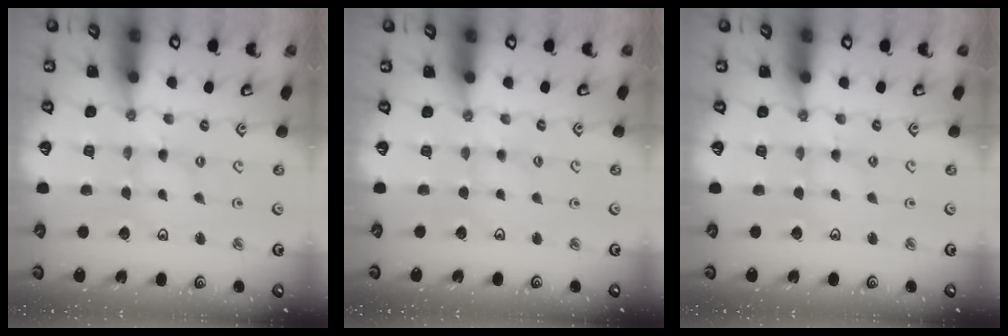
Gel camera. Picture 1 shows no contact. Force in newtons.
{"total": 1.4, "press": 1.3, "slide": 0.3}
{"total": 1.4, "press": 1.4, "slide": 0.4}